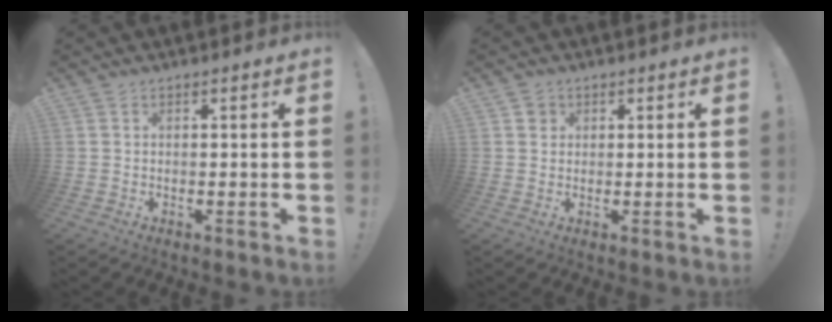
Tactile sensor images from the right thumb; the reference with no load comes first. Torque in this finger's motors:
{"motor_torque": [0.20, 0.13, -0.01, 0.12, -0.03]}